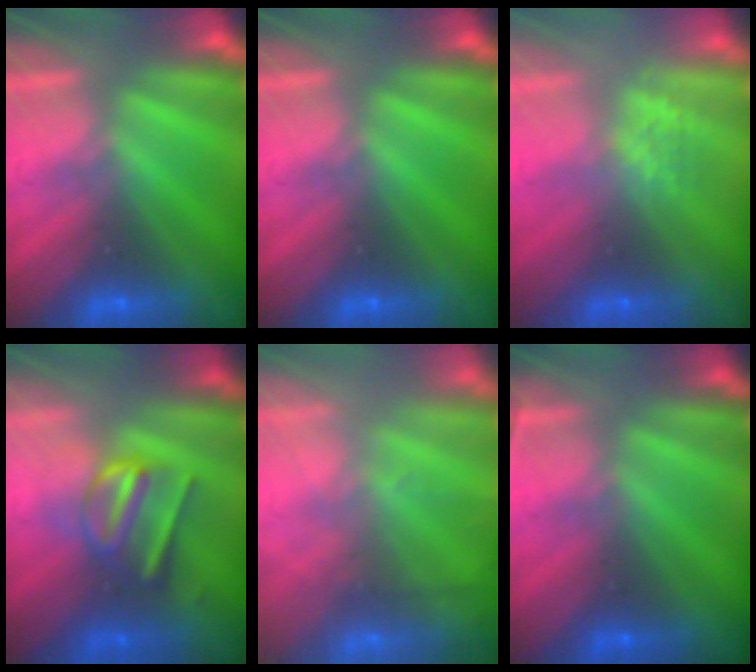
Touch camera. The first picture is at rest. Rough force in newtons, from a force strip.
{"total": 0.0}
{"total": 2.8}
{"total": 3.0}
{"total": 11.3}
{"total": 2.4}